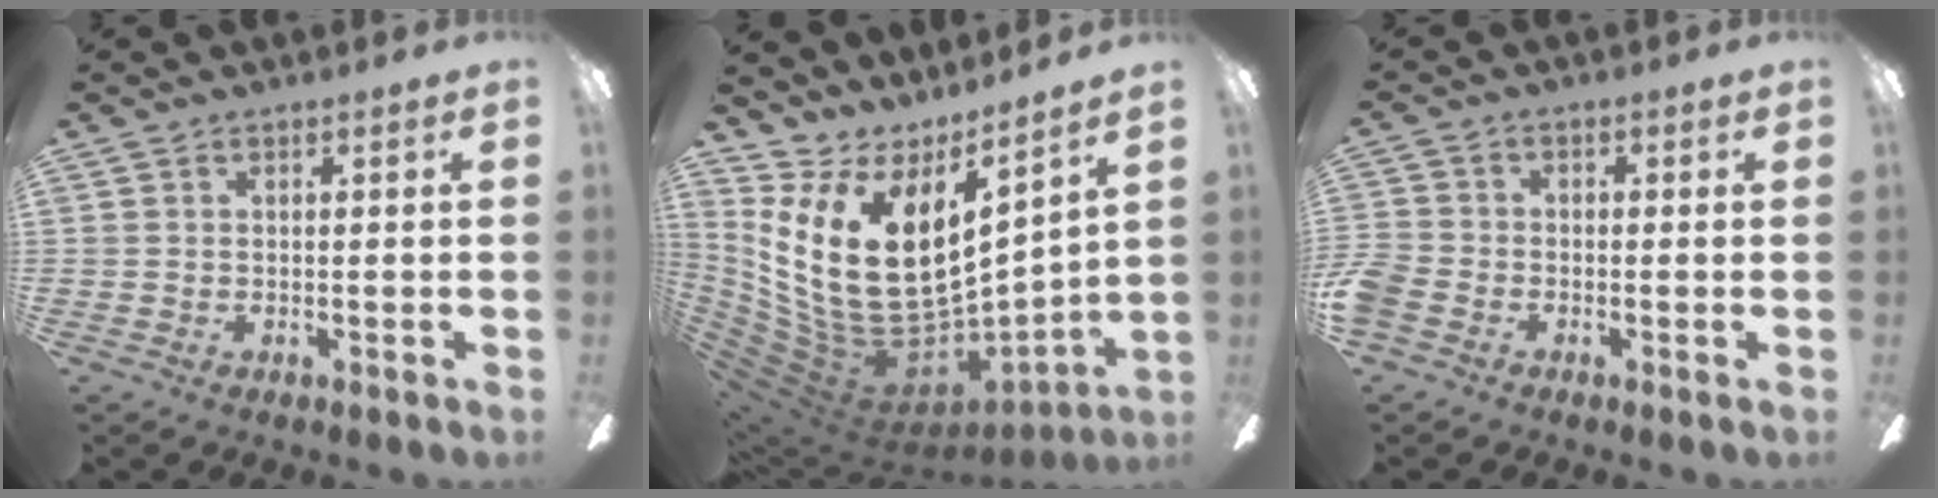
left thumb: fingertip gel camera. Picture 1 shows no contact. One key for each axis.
{"total": 22.7, "fx": 3.3, "fy": 11.6, "fz": 19.2, "tx": -0.425, "ty": -0.046, "tz": 0.071}
{"total": 4.5, "fx": -2.3, "fy": 3.4, "fz": 2.0, "tx": -0.043, "ty": 0.016, "tz": -0.041}